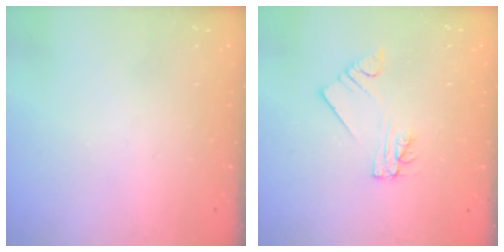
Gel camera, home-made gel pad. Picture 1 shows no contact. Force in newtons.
{"total": 2.2, "press": 2.2, "slide": 0.1}